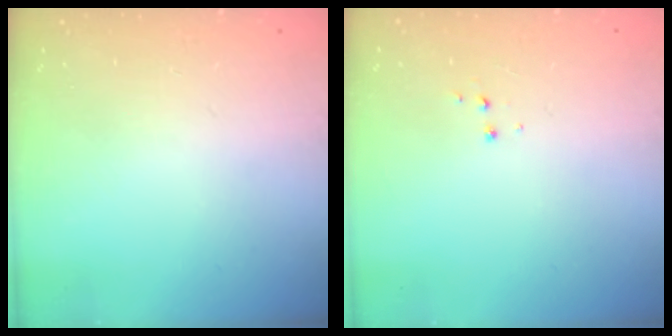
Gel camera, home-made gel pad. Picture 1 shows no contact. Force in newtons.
{"total": 3.9, "press": 3.9, "slide": 0.5}